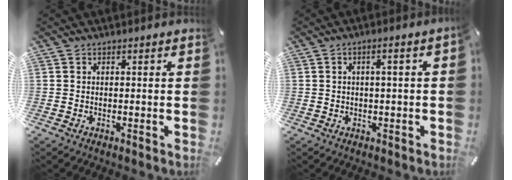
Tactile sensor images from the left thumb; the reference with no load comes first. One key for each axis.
{"total": 2.9, "fx": 0.0, "fy": 0.1, "fz": 2.9, "tx": -0.049, "ty": -0.001, "tz": -0.002}